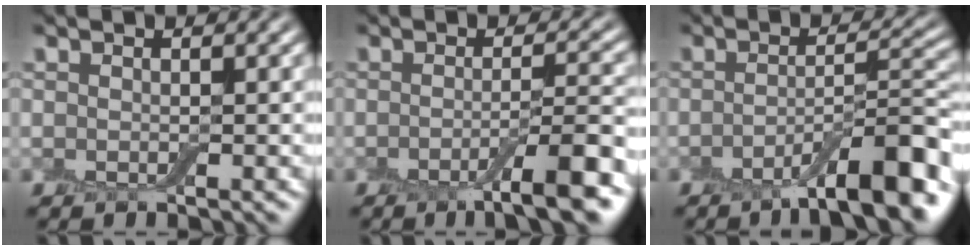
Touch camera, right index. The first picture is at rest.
{"total": 5.9, "force": [-2.7, 1.0, 5.2], "torque": [-0.072, 0.000, -0.045]}
{"total": 8.4, "force": [-4.8, 1.8, 6.7], "torque": [-0.088, 0.009, -0.077]}